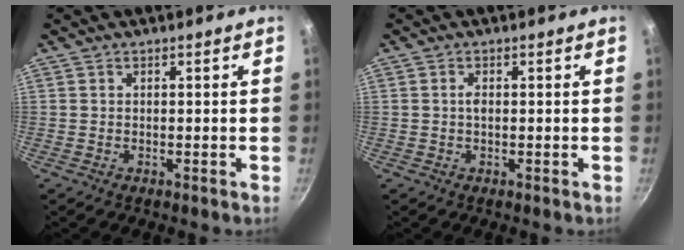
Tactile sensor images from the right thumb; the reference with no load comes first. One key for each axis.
{"total": 1.2, "fx": 0.0, "fy": 0.6, "fz": 1.0, "tx": -0.018, "ty": 0.003, "tz": -0.001}